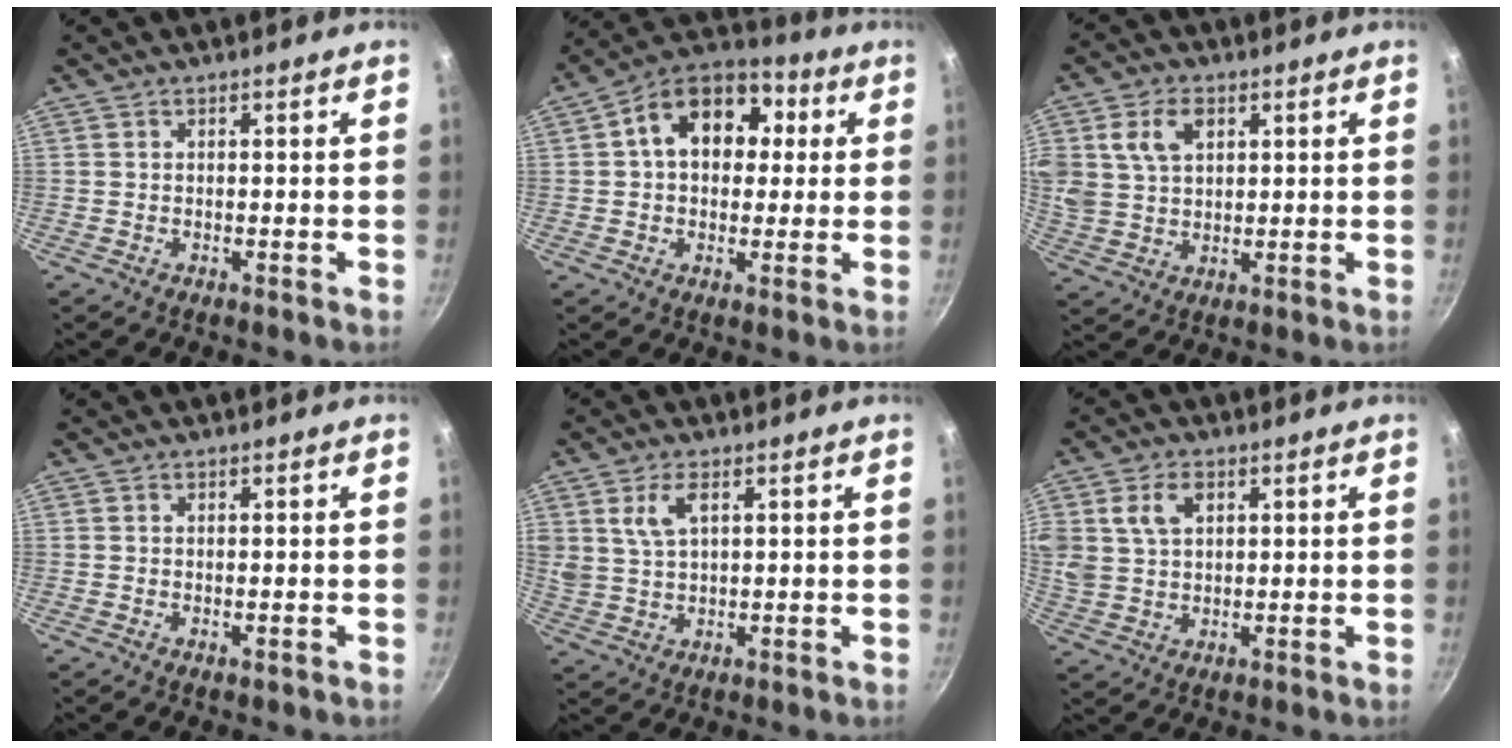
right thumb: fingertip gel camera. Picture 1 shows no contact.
{"total": 15.2, "force": [3.0, 11.0, 10.1], "torque": [-0.122, 0.027, 0.026]}
{"total": 9.8, "force": [3.5, 7.0, 6.0], "torque": [-0.101, -0.004, 0.067]}
{"total": 0.5, "force": [-0.1, 0.2, 0.5], "torque": [-0.006, -0.001, -0.002]}
{"total": 5.8, "force": [2.4, 3.1, 4.3], "torque": [-0.077, -0.006, 0.052]}
{"total": 8.9, "force": [3.1, 6.4, 5.4], "torque": [-0.097, -0.001, 0.059]}